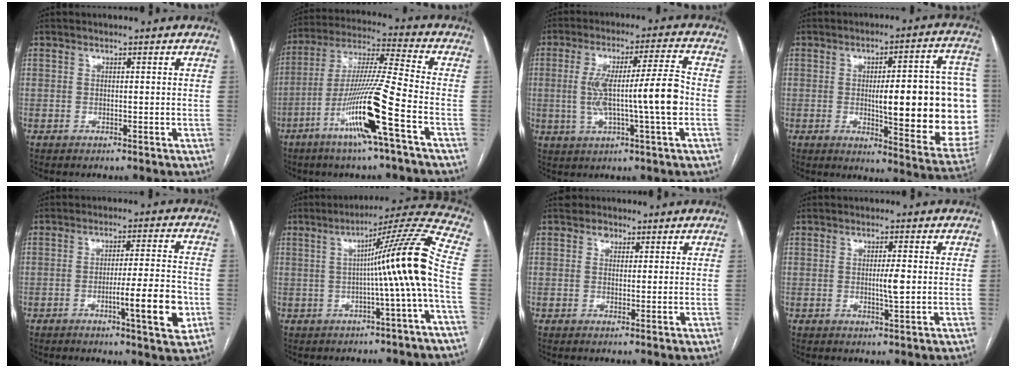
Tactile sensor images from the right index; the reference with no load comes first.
{"total": 15.2, "force": [-6.7, -1.1, 13.6], "torque": [-0.271, -0.012, -0.128]}
{"total": 12.0, "force": [-1.1, 0.2, 11.9], "torque": [-0.215, 0.015, -0.019]}
{"total": 23.5, "force": [-1.2, 4.5, 23.0], "torque": [-0.212, 0.021, 0.000]}
{"total": 9.2, "force": [-3.0, 0.4, 8.7], "torque": [-0.127, -0.005, -0.045]}
{"total": 12.7, "force": [-1.3, -2.5, 12.4], "torque": [-0.165, 0.016, -0.021]}
{"total": 2.0, "force": [1.0, 1.6, 0.3], "torque": [0.001, 0.004, 0.011]}
{"total": 2.4, "force": [-0.1, 0.2, 2.4], "torque": [-0.043, -0.002, -0.001]}